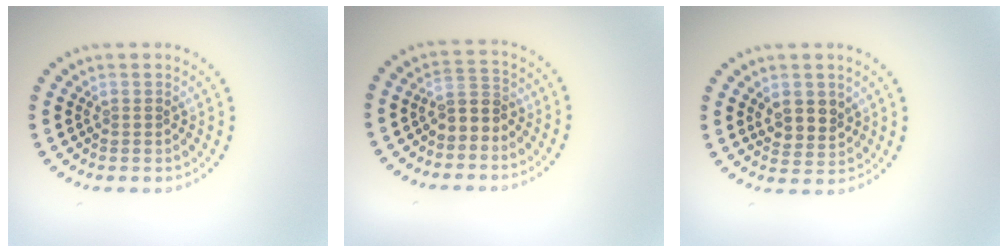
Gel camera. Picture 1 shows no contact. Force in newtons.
{"total": 2.4, "press": 2.1, "slide": 1.2}
{"total": 2.7, "press": 2.5, "slide": 1.1}